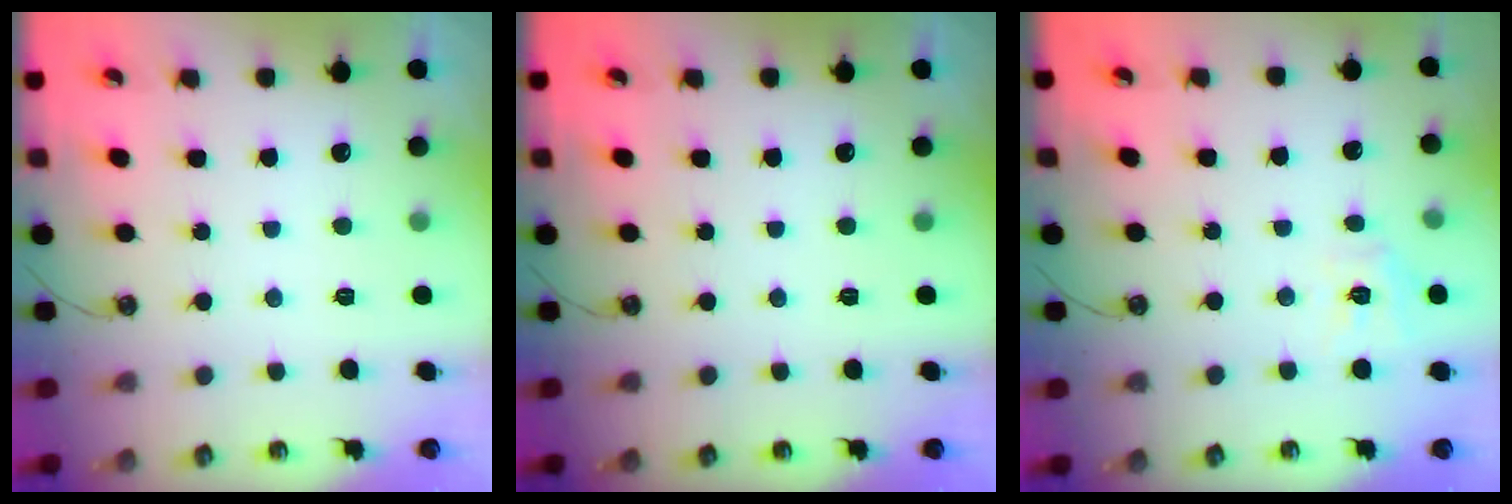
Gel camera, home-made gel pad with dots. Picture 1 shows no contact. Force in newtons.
{"total": 0.0}
{"total": 9.5, "press": 9.5, "slide": 1.1}